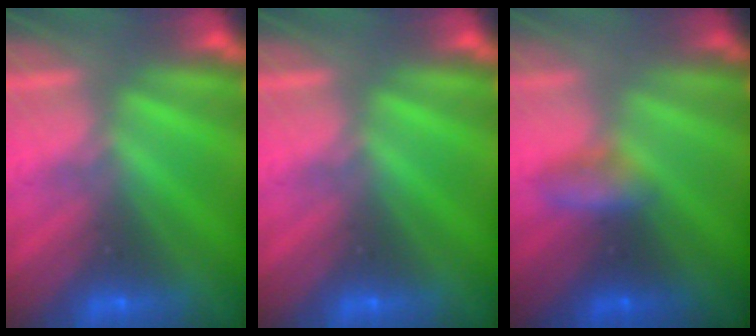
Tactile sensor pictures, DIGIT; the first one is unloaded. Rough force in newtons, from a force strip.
{"total": 0.0}
{"total": 2.7}